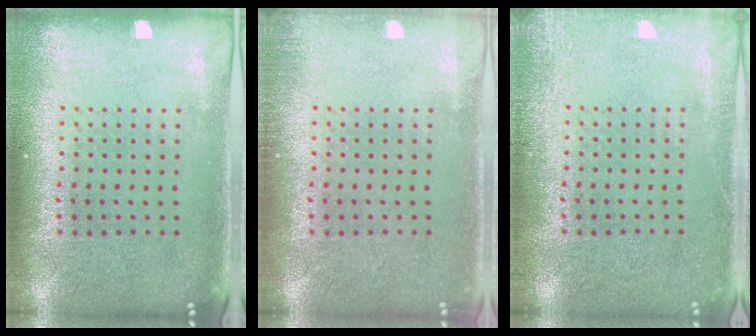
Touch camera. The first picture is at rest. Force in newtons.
{"total": 0.9, "press": 0.9, "slide": 0.2}
{"total": 2.1, "press": 2.1, "slide": 0.3}